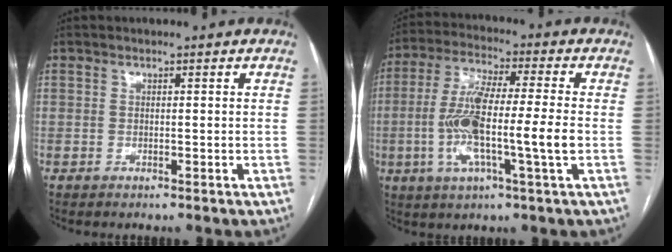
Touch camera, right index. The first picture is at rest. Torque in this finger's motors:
{"motor_torque": [1.99, -0.15, 0.99, 0.21]}